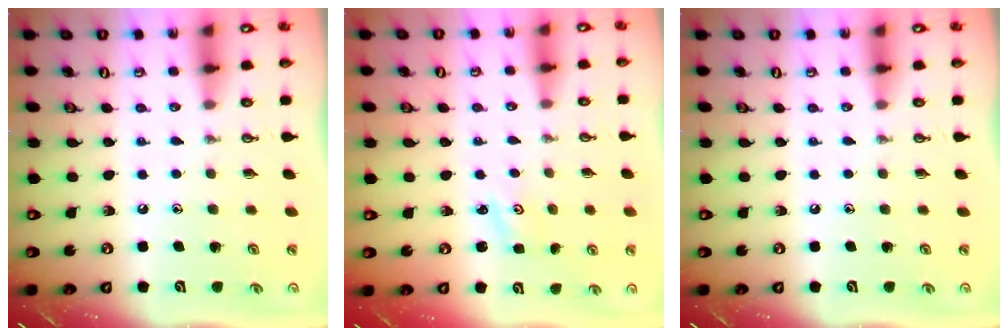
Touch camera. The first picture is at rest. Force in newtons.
{"total": 1.3, "press": 1.3, "slide": 0.2}
{"total": 0.0}